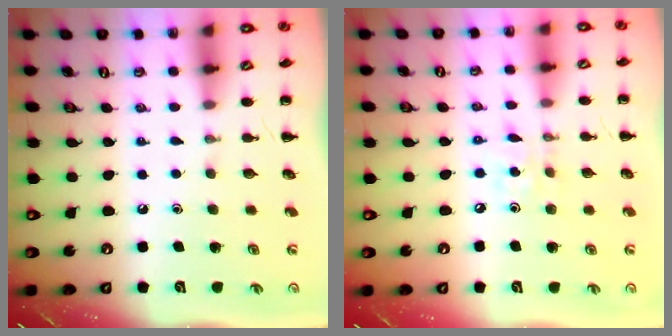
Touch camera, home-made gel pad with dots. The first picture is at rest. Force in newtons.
{"total": 3.1, "press": 3.1, "slide": 0.4}